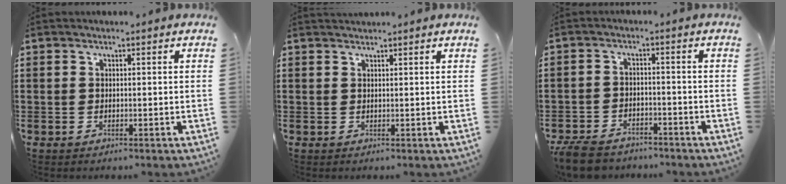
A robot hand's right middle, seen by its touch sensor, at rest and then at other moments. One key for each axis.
{"total": 1.0, "fx": 1.0, "fy": 0.1, "fz": -0.1, "tx": -0.001, "ty": -0.001, "tz": 0.019}
{"total": 5.0, "fx": -4.7, "fy": 1.2, "fz": 1.2, "tx": -0.038, "ty": 0.002, "tz": -0.097}